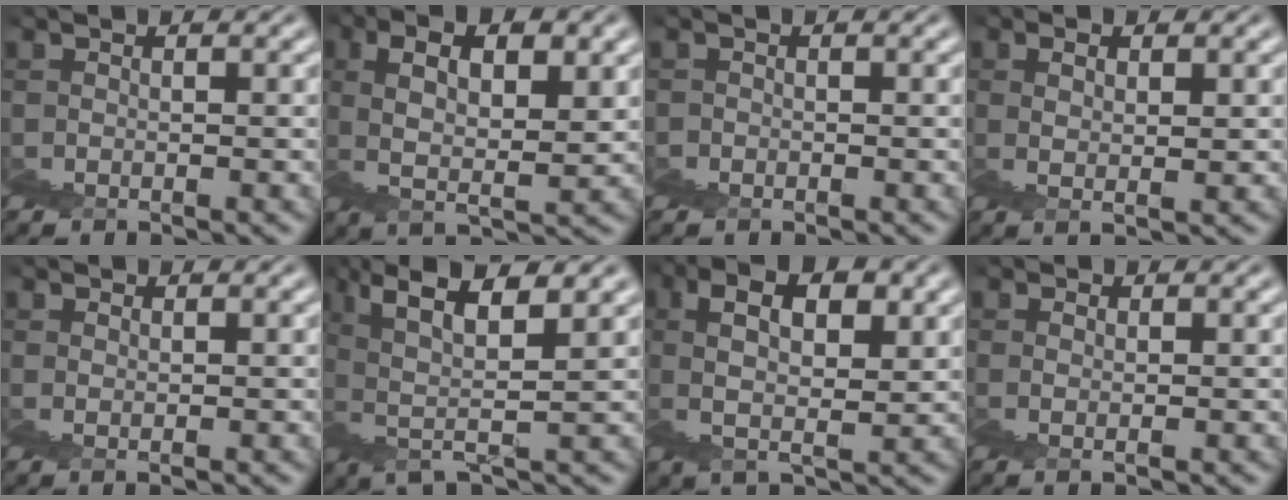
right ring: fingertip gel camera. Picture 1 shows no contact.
{"total": 4.0, "force": [2.7, -3.0, 0.0], "torque": [0.014, 0.036, 0.027]}
{"total": 0.8, "force": [0.1, 0.6, -0.6], "torque": [0.016, 0.007, -0.004]}
{"total": 4.1, "force": [1.3, -3.8, -1.0], "torque": [0.052, 0.034, 0.009]}
{"total": 1.5, "force": [0.7, -1.2, -0.4], "torque": [0.026, 0.015, 0.006]}
{"total": 5.4, "force": [4.2, -1.1, 3.2], "torque": [-0.044, 0.030, 0.059]}
{"total": 3.9, "force": [3.2, -2.2, 0.0], "torque": [0.034, 0.038, 0.036]}
{"total": 2.5, "force": [0.7, -2.4, -0.6], "torque": [0.032, 0.020, 0.004]}